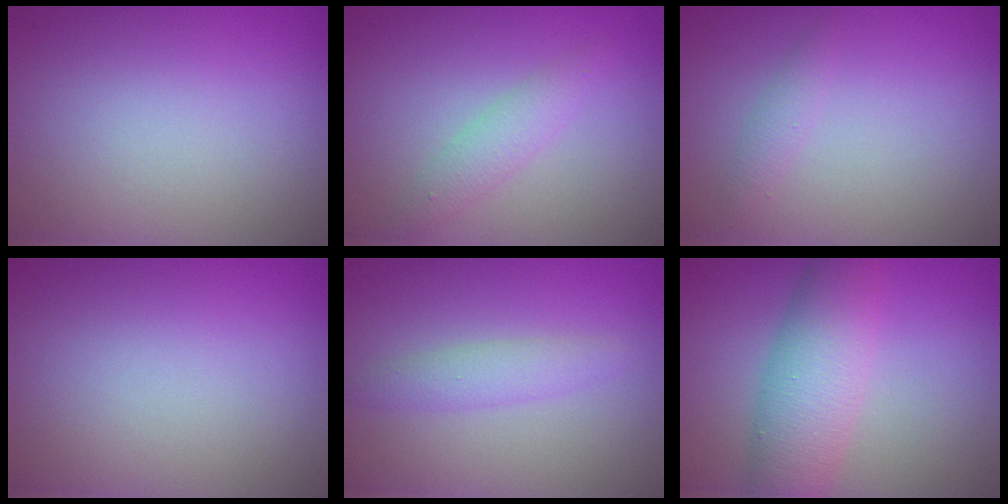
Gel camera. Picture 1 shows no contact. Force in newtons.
{"total": 2.0, "press": 2.0, "slide": 0.0}
{"total": 1.1, "press": 1.1, "slide": 0.0}
{"total": 0.0}
{"total": 1.9, "press": 1.9, "slide": 0.1}
{"total": 6.1, "press": 6.1, "slide": 0.1}